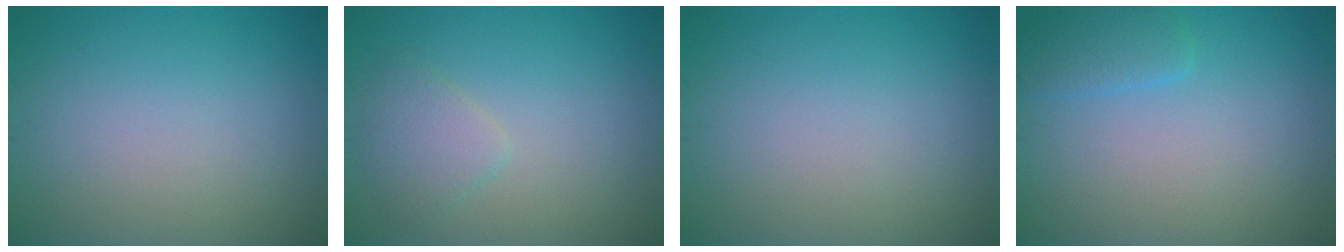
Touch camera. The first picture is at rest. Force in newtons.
{"total": 2.2, "press": 2.2, "slide": 0.2}
{"total": 0.0}
{"total": 2.0, "press": 2.0, "slide": 0.2}